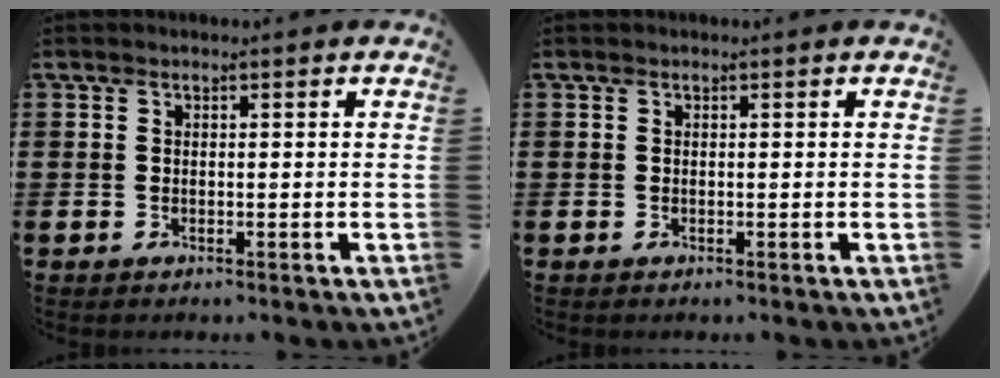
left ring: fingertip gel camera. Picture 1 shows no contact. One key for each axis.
{"total": 0.0}